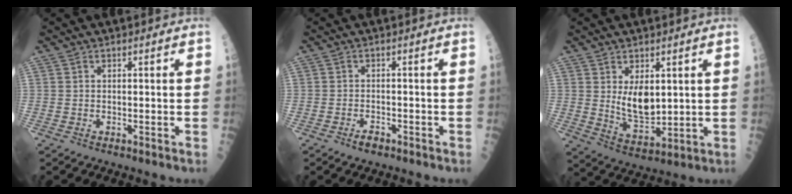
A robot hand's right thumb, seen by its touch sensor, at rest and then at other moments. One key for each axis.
{"total": 1.9, "fx": -1.3, "fy": 0.8, "fz": 1.0, "tx": -0.015, "ty": 0.009, "tz": -0.023}
{"total": 8.3, "fx": 1.9, "fy": 4.5, "fz": 6.7, "tx": -0.092, "ty": -0.026, "tz": 0.049}